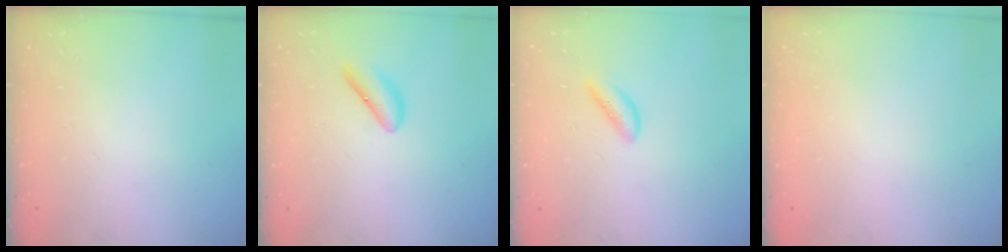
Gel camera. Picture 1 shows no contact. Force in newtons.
{"total": 6.2, "press": 6.1, "slide": 0.5}
{"total": 1.4, "press": 1.4, "slide": 0.4}
{"total": 2.1, "press": 2.1, "slide": 0.1}